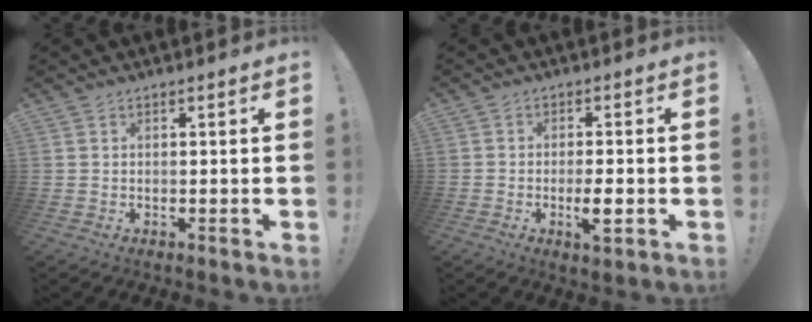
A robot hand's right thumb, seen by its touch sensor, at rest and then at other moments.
{"total": 5.3, "force": [-2.4, 3.2, 3.5], "torque": [-0.045, 0.014, -0.040]}